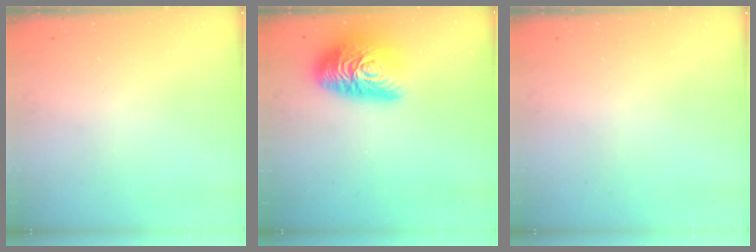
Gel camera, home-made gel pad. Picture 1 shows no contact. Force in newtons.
{"total": 18.3, "press": 18.3, "slide": 1.1}
{"total": 0.0}